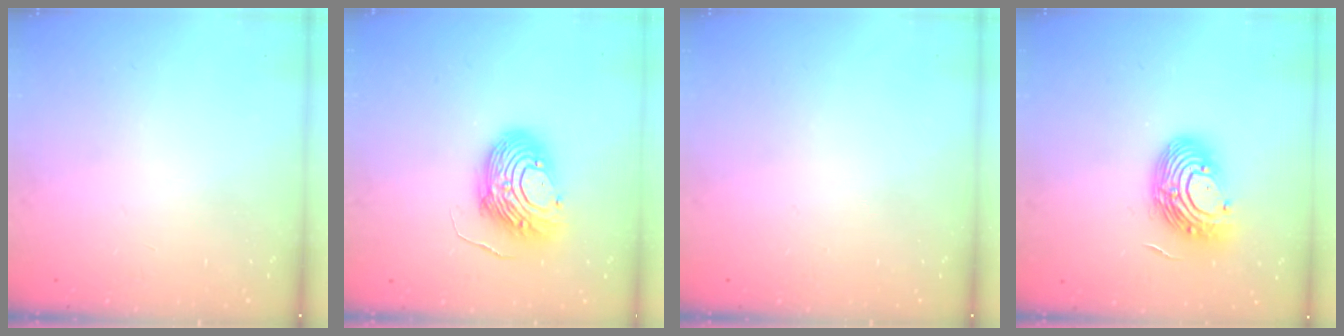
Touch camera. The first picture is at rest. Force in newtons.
{"total": 12.4, "press": 12.3, "slide": 1.0}
{"total": 0.0}
{"total": 12.8, "press": 12.6, "slide": 2.2}